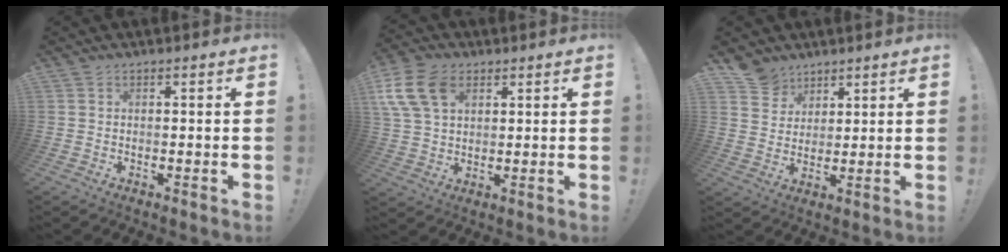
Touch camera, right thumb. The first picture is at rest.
{"total": 13.2, "force": [5.4, 9.0, 8.1], "torque": [-0.175, -0.015, 0.105]}
{"total": 7.8, "force": [5.7, 5.2, 0.8], "torque": [-0.017, -0.041, 0.112]}